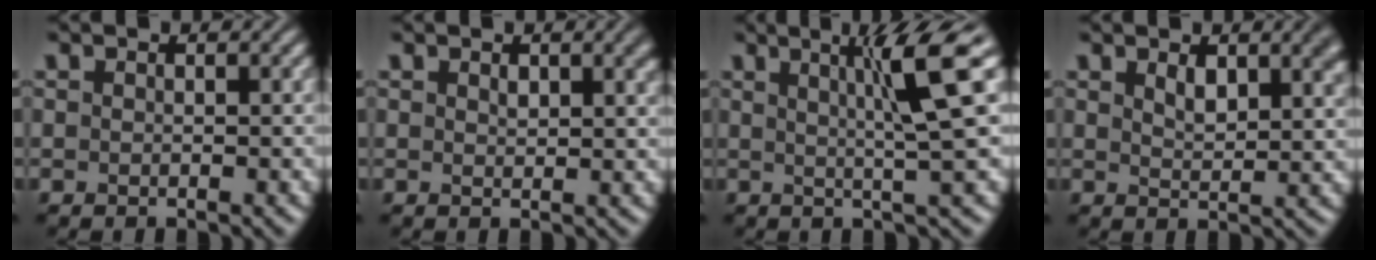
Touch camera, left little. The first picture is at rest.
{"total": 2.2, "force": [1.1, 0.9, 1.7], "torque": [-0.022, 0.001, 0.021]}
{"total": 6.3, "force": [1.8, 0.6, 6.0], "torque": [-0.087, 0.009, 0.030]}
{"total": 3.5, "force": [1.7, 1.4, 2.6], "torque": [-0.041, -0.001, 0.032]}